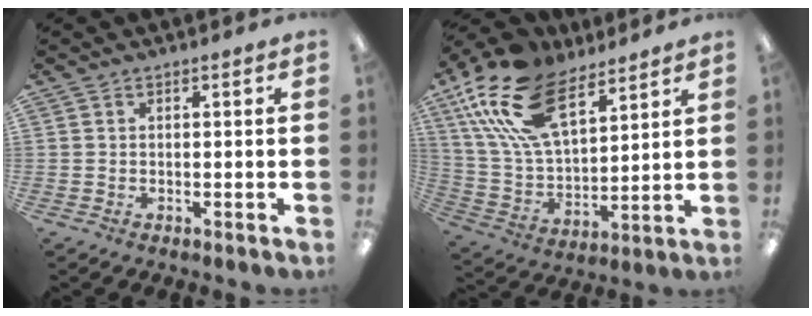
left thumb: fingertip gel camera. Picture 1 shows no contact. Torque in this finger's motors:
{"motor_torque": [0.89, 0.73, 1.50, -1.27, 0.62]}